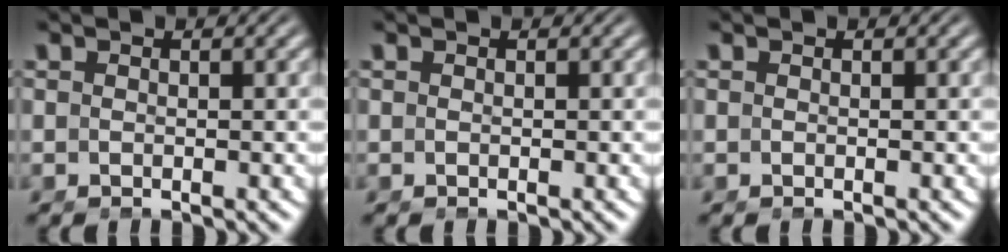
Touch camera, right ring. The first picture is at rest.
{"total": 0.0}
{"total": 0.0}